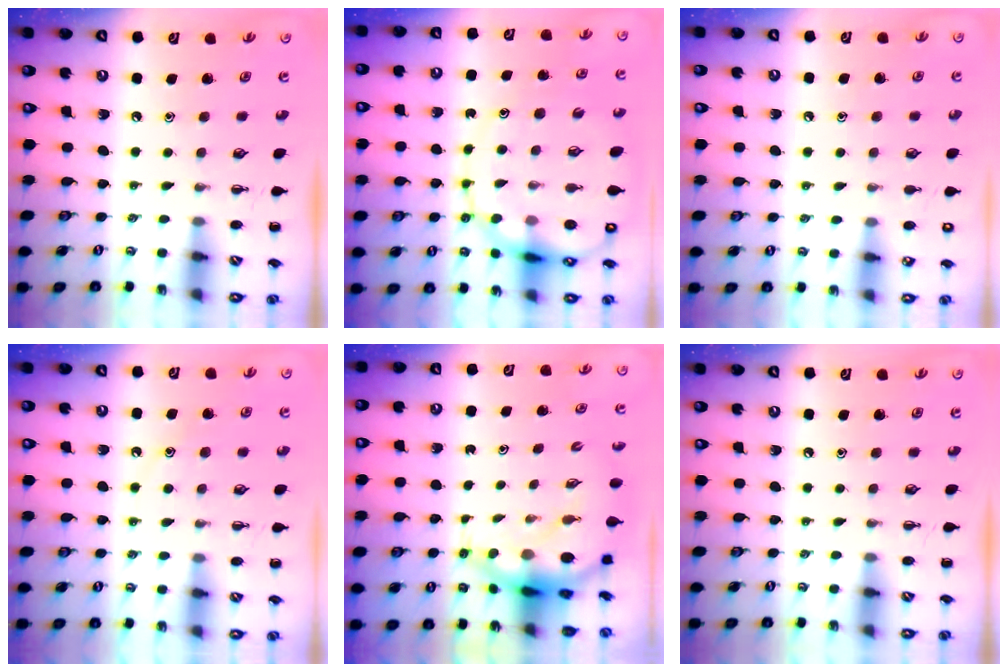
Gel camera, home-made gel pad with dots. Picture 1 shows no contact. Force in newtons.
{"total": 15.9, "press": 15.6, "slide": 3.3}
{"total": 6.0, "press": 5.7, "slide": 2.0}
{"total": 8.4, "press": 8.3, "slide": 1.3}
{"total": 7.7, "press": 7.3, "slide": 2.3}
{"total": 0.0}